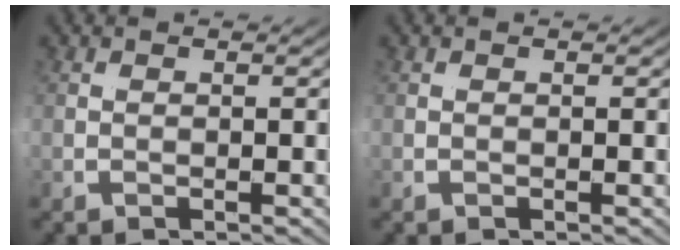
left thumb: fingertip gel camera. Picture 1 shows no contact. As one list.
[{"total": 0.0}]